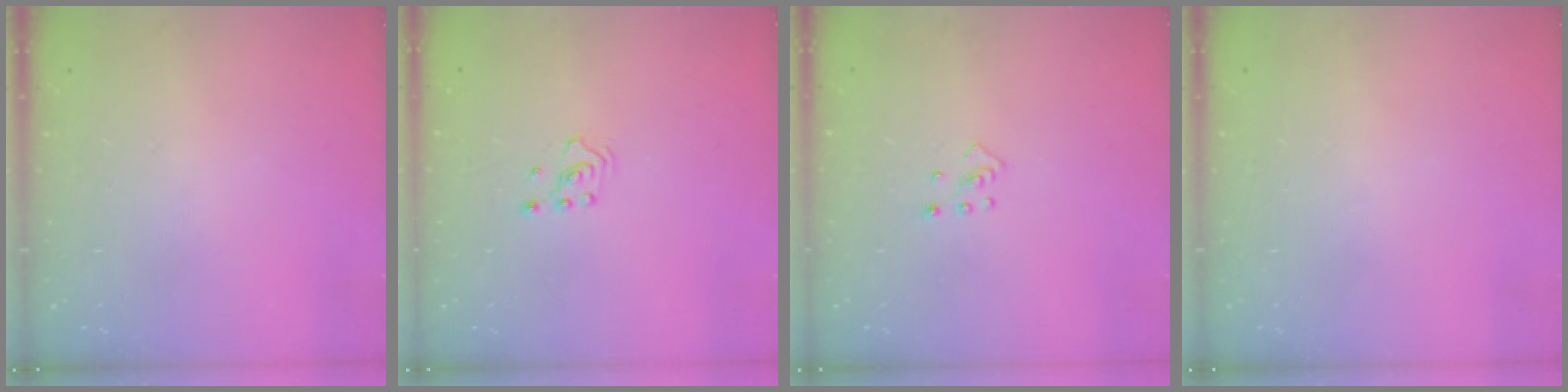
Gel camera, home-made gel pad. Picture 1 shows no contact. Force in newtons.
{"total": 2.0, "press": 2.0, "slide": 0.2}
{"total": 3.4, "press": 3.4, "slide": 0.6}
{"total": 0.0}